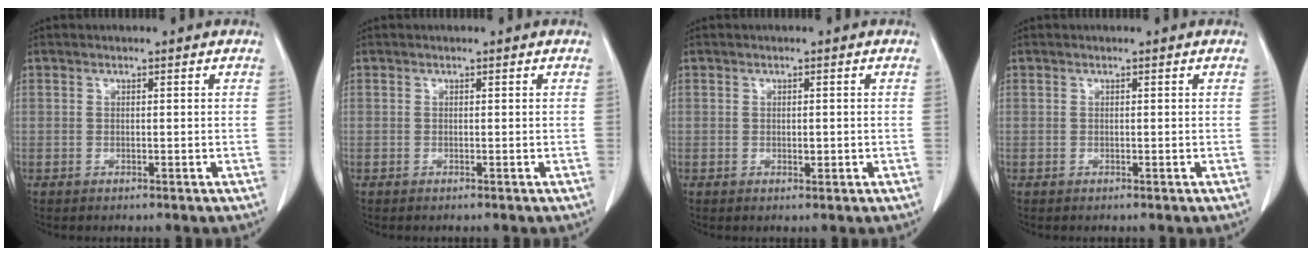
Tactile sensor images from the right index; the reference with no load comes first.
{"total": 0.0}
{"total": 1.1, "force": [-0.2, 0.5, 0.9], "torque": [-0.016, -0.001, 0.000]}
{"total": 0.0}